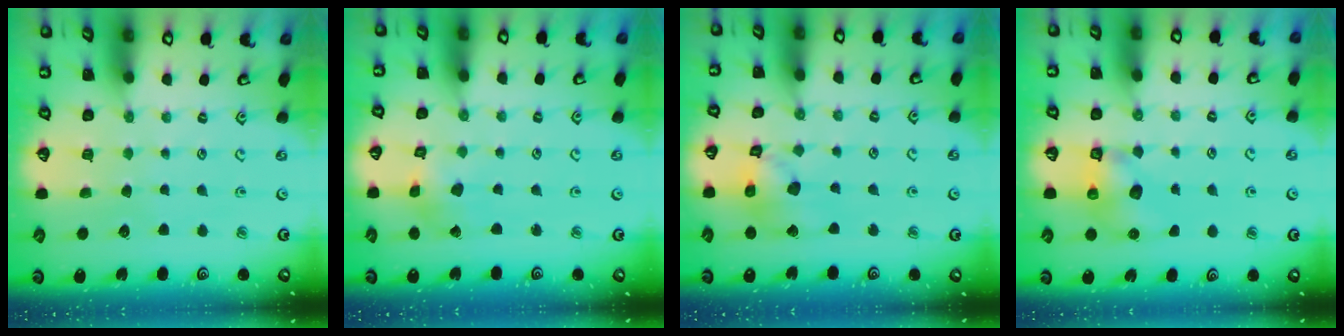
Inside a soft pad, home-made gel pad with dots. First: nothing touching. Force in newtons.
{"total": 2.4, "press": 2.4, "slide": 0.5}
{"total": 13.2, "press": 13.1, "slide": 1.8}
{"total": 7.9, "press": 7.8, "slide": 0.5}